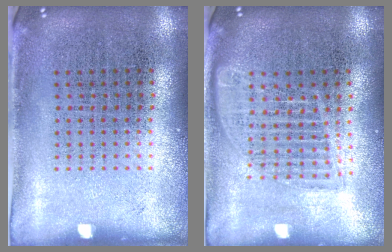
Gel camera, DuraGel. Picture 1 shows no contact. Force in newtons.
{"total": 1.7, "press": 1.4, "slide": 0.9}